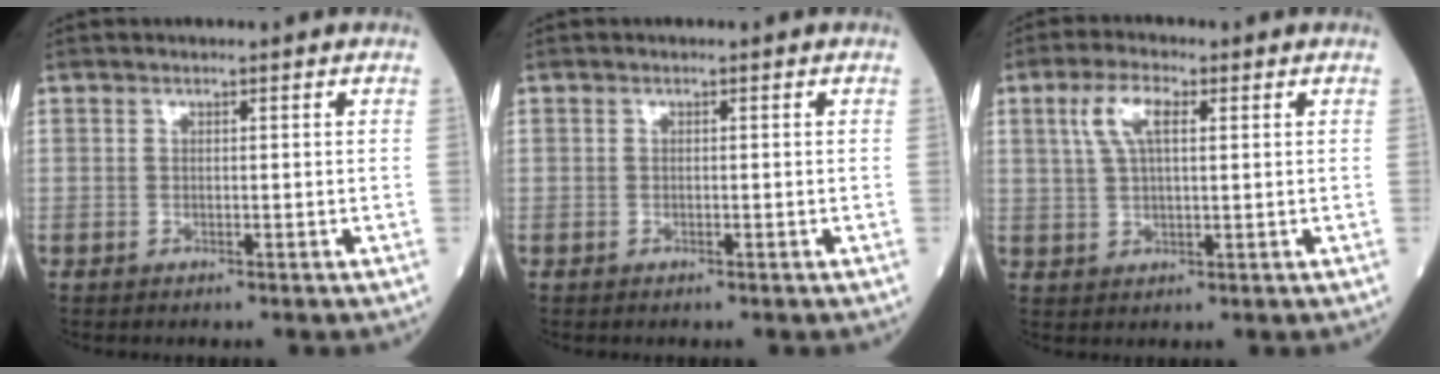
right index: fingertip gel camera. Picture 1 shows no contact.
{"total": 0.0}
{"total": 5.7, "force": [2.1, 1.8, 5.0], "torque": [-0.111, 0.014, 0.045]}